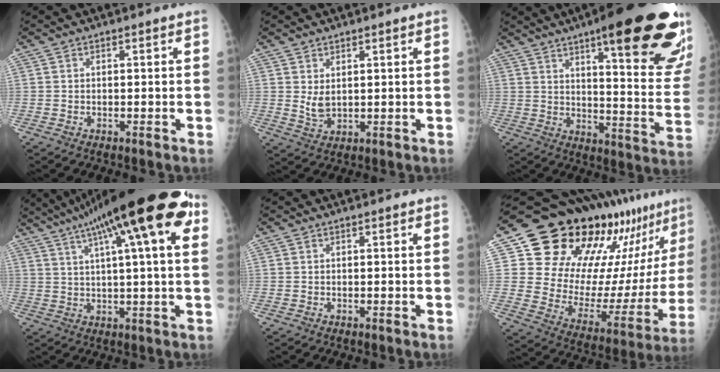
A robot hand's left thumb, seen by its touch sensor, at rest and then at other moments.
{"total": 3.4, "force": [1.3, 1.9, 2.4], "torque": [-0.038, -0.018, 0.033]}
{"total": 29.1, "force": [17.1, 6.0, 22.7], "torque": [-0.230, -0.060, 0.230]}
{"total": 23.2, "force": [10.5, 4.7, 20.1], "torque": [-0.314, 0.025, 0.155]}
{"total": 0.0}
{"total": 27.3, "force": [18.7, 12.0, 15.8], "torque": [-0.197, -0.078, 0.278]}